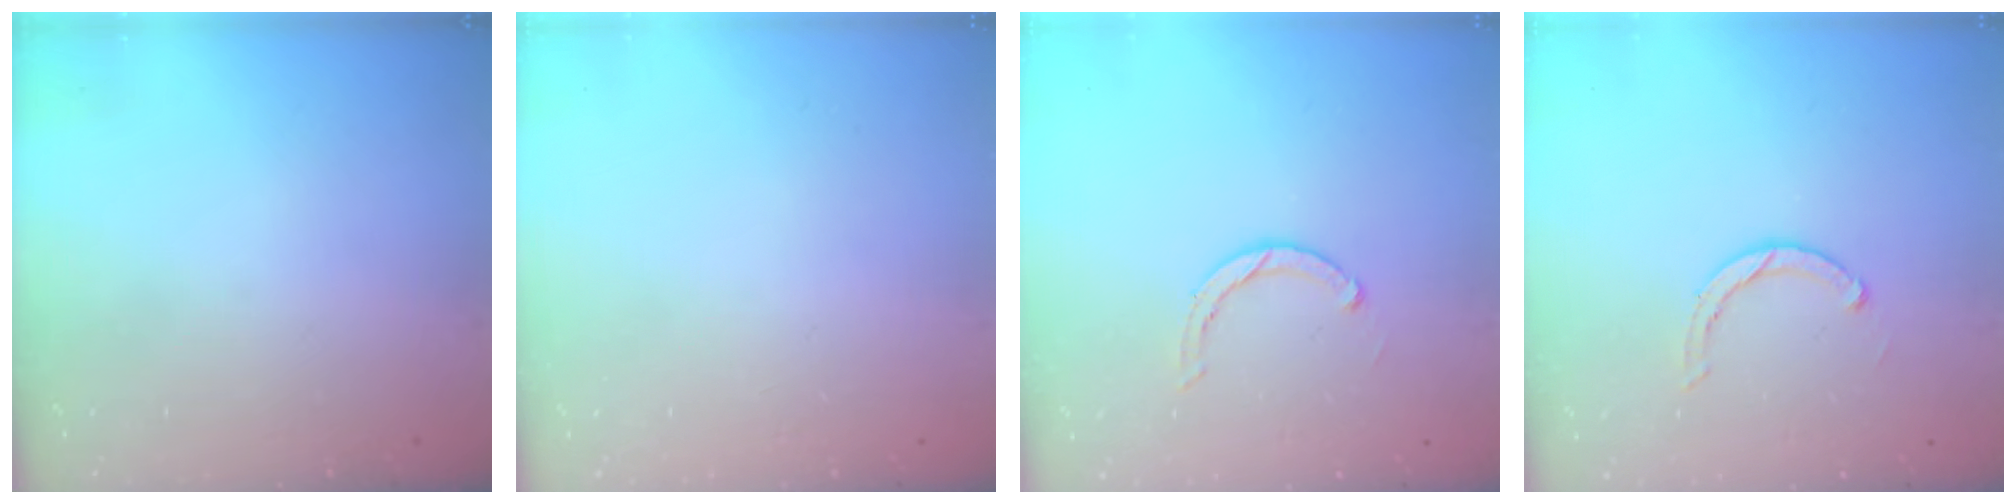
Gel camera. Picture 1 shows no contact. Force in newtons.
{"total": 2.5, "press": 2.5, "slide": 0.2}
{"total": 2.8, "press": 2.8, "slide": 0.2}
{"total": 2.8, "press": 2.8, "slide": 0.2}